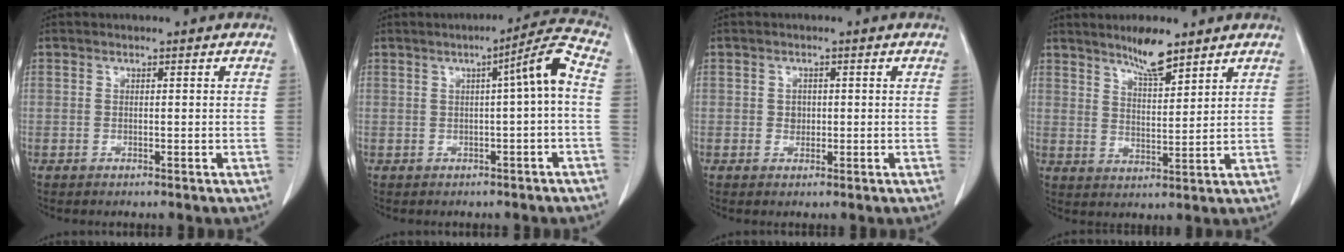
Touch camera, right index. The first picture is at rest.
{"total": 5.7, "force": [-0.1, -0.4, 5.7], "torque": [-0.079, 0.016, -0.003]}
{"total": 1.3, "force": [-0.2, 1.2, 0.6], "torque": [-0.005, 0.005, 0.003]}
{"total": 6.1, "force": [4.9, 0.9, 3.6], "torque": [-0.066, -0.003, 0.086]}